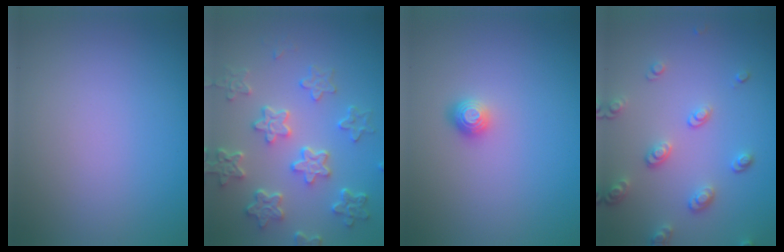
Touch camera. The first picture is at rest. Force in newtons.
{"total": 6.2, "press": 4.7, "slide": 4.0}
{"total": 1.1, "press": 1.0, "slide": 0.5}
{"total": 3.2, "press": 2.8, "slide": 1.7}